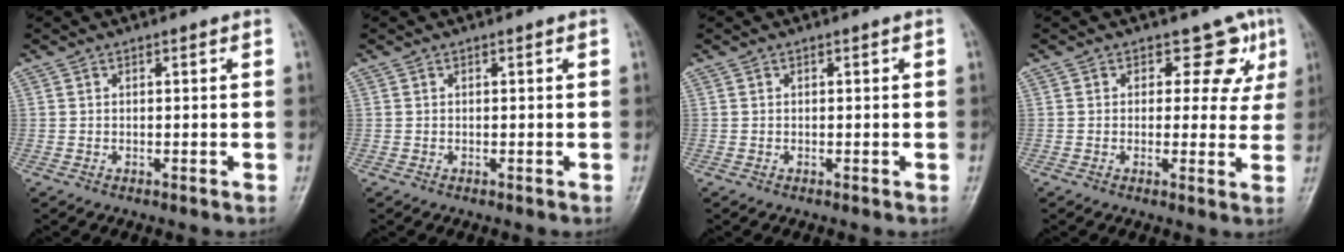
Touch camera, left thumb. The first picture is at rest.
{"total": 0.0}
{"total": 0.0}
{"total": 6.3, "force": [3.1, 4.6, 2.9], "torque": [0.012, -0.008, 0.026]}